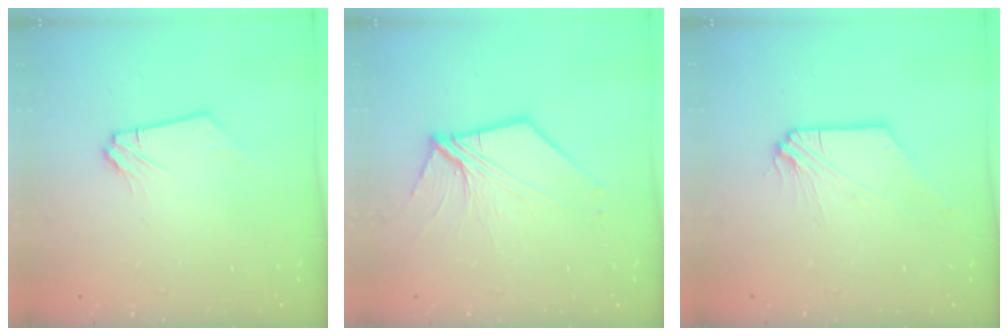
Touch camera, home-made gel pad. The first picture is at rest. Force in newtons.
{"total": 8.3, "press": 8.3, "slide": 1.1}
{"total": 0.0}